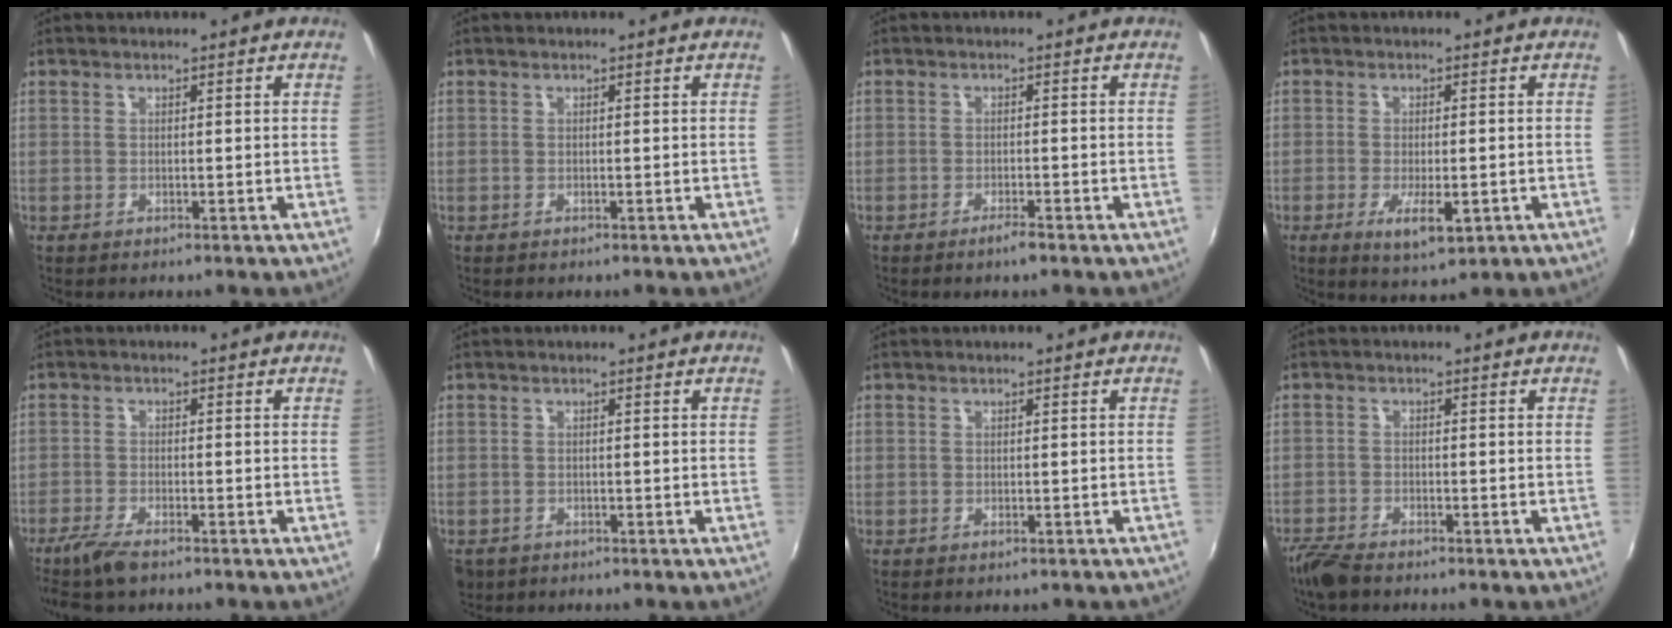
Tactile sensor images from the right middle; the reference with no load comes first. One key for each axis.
{"total": 0.0}
{"total": 1.9, "fx": -1.5, "fy": 0.2, "fz": 1.1, "tx": -0.026, "ty": -0.001, "tz": -0.030}
{"total": 6.1, "fx": -2.3, "fy": 2.0, "fz": 5.2, "tx": -0.100, "ty": -0.017, "tz": -0.035}
{"total": 5.5, "fx": -4.4, "fy": 1.1, "fz": 3.1, "tx": -0.086, "ty": -0.016, "tz": -0.086}
{"total": 4.5, "fx": -2.3, "fy": 3.3, "fz": 1.9, "tx": -0.048, "ty": -0.012, "tz": -0.034}
{"total": 1.5, "fx": -1.1, "fy": 0.6, "fz": 0.7, "tx": -0.011, "ty": -0.003, "tz": -0.012}
{"total": 4.8, "fx": -4.1, "fy": 1.2, "fz": 2.0, "tx": -0.062, "ty": -0.017, "tz": -0.083}